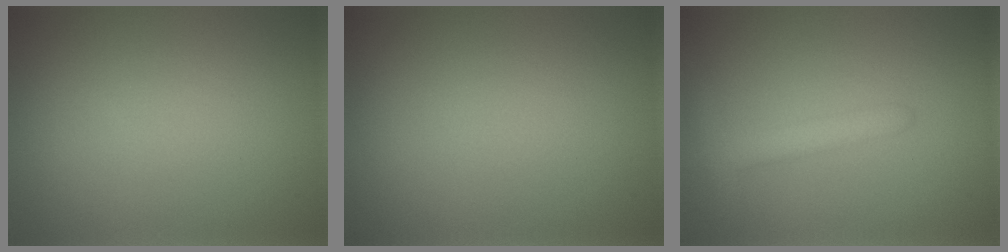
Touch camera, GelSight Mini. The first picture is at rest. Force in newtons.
{"total": 0.0}
{"total": 2.5, "press": 2.5, "slide": 0.2}